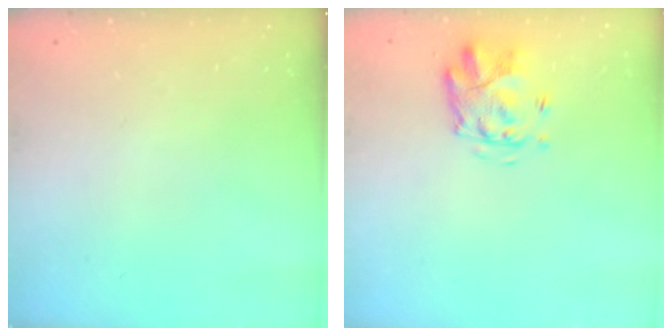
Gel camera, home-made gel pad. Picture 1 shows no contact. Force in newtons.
{"total": 3.8, "press": 3.4, "slide": 1.8}